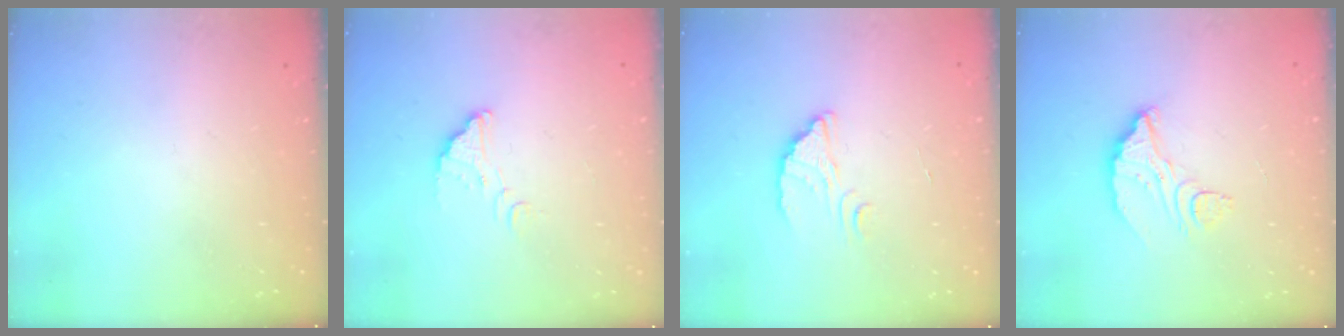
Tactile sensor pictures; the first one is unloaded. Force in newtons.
{"total": 3.0, "press": 3.0, "slide": 0.1}
{"total": 2.5, "press": 2.5, "slide": 0.1}
{"total": 9.0, "press": 8.9, "slide": 0.8}